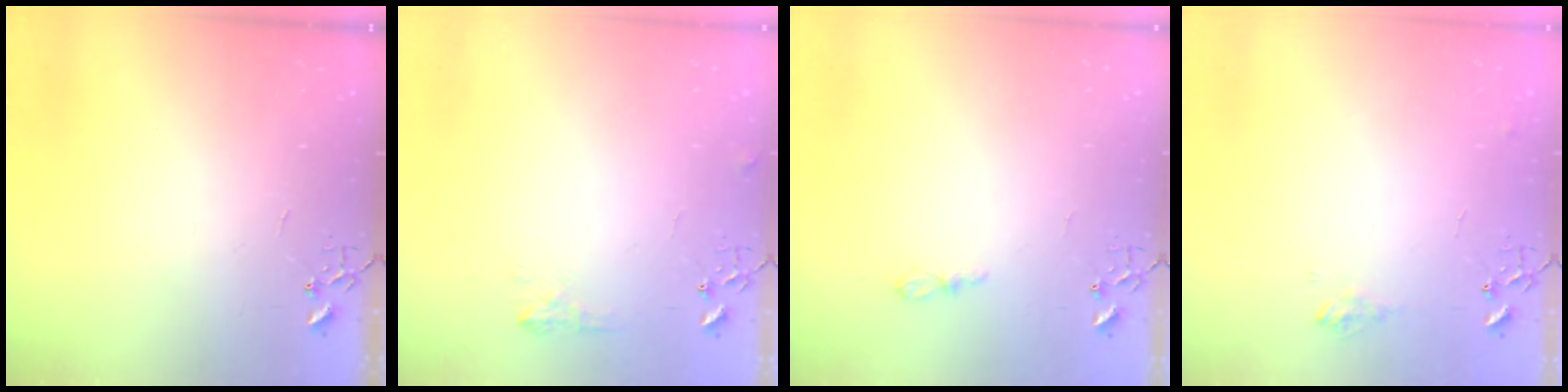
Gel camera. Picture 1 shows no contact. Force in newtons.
{"total": 6.4, "press": 6.3, "slide": 0.8}
{"total": 5.7, "press": 5.7, "slide": 0.3}
{"total": 7.7, "press": 7.7, "slide": 0.9}